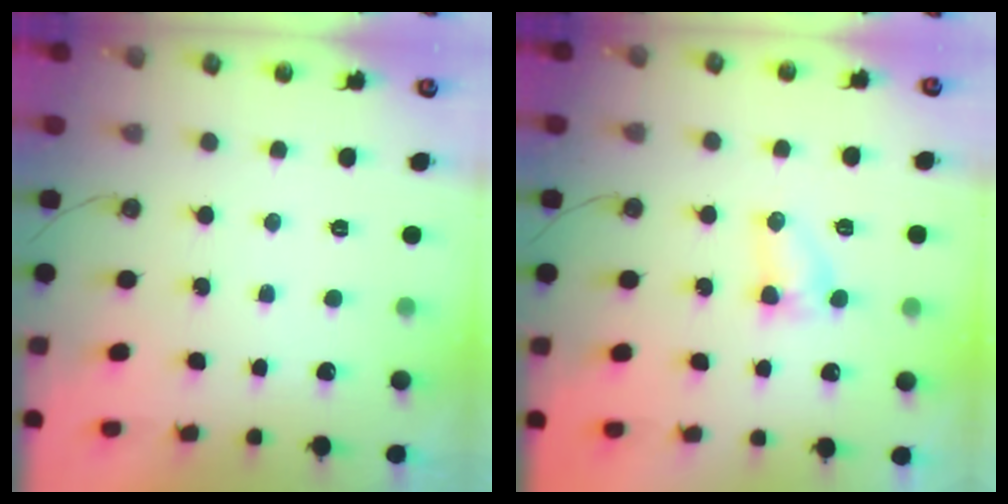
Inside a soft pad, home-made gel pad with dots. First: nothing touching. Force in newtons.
{"total": 4.2, "press": 4.2, "slide": 0.5}